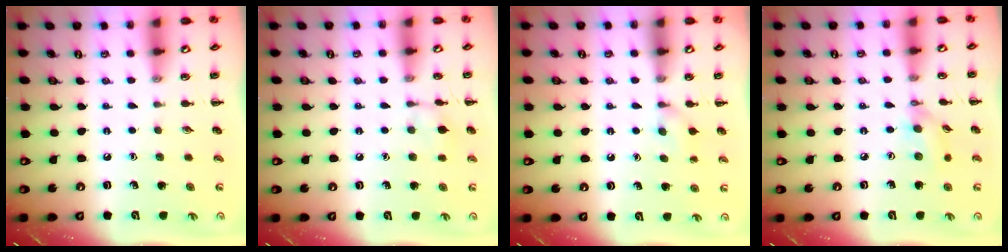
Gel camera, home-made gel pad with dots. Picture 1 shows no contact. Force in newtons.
{"total": 7.5, "press": 7.3, "slide": 1.7}
{"total": 5.5, "press": 5.2, "slide": 1.8}
{"total": 7.6, "press": 7.5, "slide": 1.0}